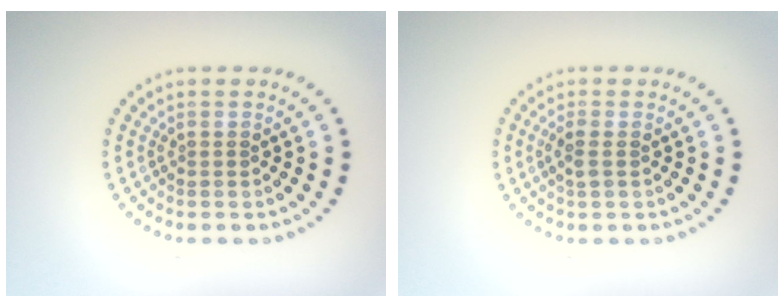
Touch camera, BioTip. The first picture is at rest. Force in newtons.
{"total": 1.4, "press": 1.3, "slide": 0.3}